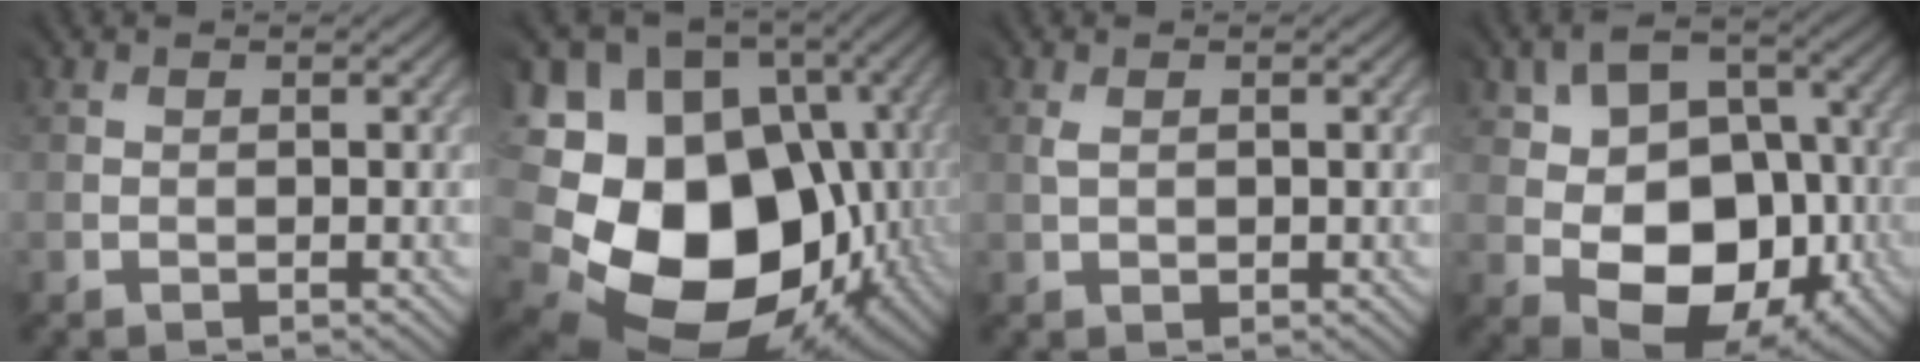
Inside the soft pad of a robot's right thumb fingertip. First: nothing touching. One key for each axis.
{"total": 19.7, "fx": -3.9, "fy": 15.9, "fz": 11.0, "tx": -0.245, "ty": -0.064, "tz": -0.024}
{"total": 1.4, "fx": 0.5, "fy": 0.8, "fz": 0.9, "tx": -0.021, "ty": 0.000, "tz": 0.014}
{"total": 13.0, "fx": -2.0, "fy": 9.2, "fz": 9.0, "tx": -0.135, "ty": -0.011, "tz": -0.031}